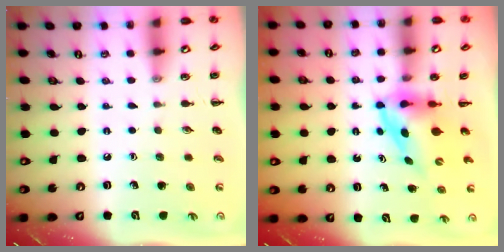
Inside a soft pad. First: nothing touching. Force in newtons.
{"total": 3.7, "press": 3.7, "slide": 0.6}